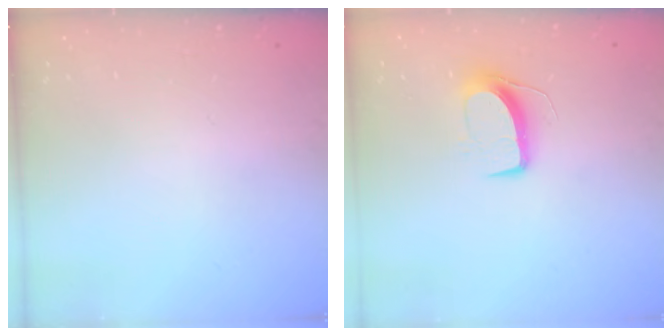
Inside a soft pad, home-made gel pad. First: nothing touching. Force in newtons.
{"total": 8.6, "press": 8.5, "slide": 0.4}